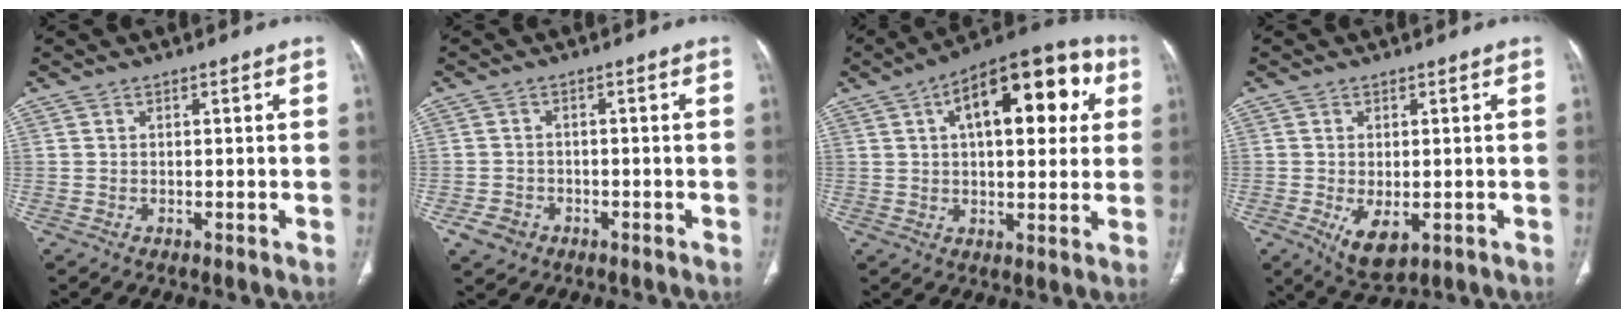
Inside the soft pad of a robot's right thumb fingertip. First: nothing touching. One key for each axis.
{"total": 3.6, "fx": -1.8, "fy": 2.8, "fz": 1.2, "tx": -0.018, "ty": 0.013, "tz": -0.025}
{"total": 20.3, "fx": 6.2, "fy": 9.7, "fz": 16.8, "tx": -0.203, "ty": 0.025, "tz": 0.082}
{"total": 6.2, "fx": -1.7, "fy": 3.3, "fz": 5.0, "tx": -0.084, "ty": -0.013, "tz": -0.014}